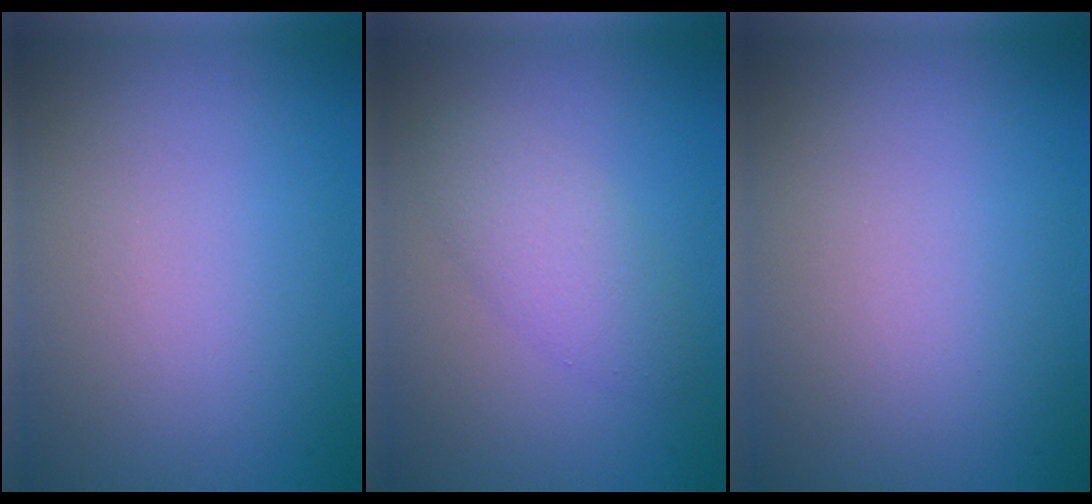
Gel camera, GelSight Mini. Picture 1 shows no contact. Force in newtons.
{"total": 3.0, "press": 3.0, "slide": 0.1}
{"total": 0.0}